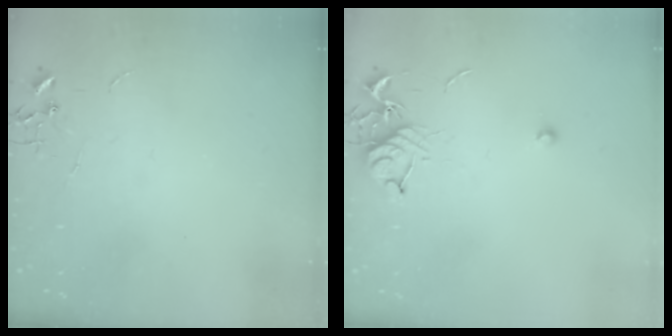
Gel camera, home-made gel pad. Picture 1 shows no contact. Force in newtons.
{"total": 8.0, "press": 7.9, "slide": 0.9}